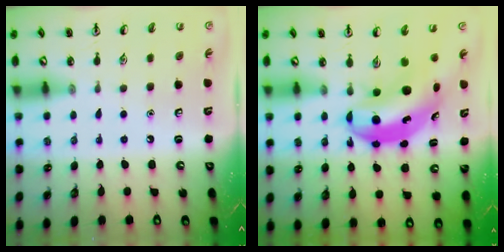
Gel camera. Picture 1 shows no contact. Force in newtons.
{"total": 7.2, "press": 7.0, "slide": 1.9}